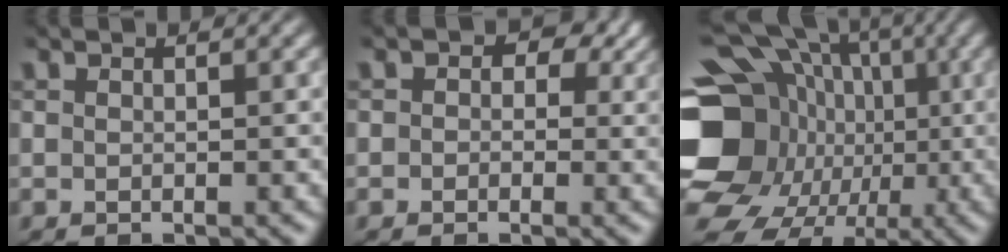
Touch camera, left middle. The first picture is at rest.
{"total": 4.6, "force": [1.5, 3.6, 2.5], "torque": [0.002, 0.010, -0.020]}
{"total": 23.0, "force": [-3.4, 20.6, 9.5], "torque": [-0.191, 0.006, -0.094]}